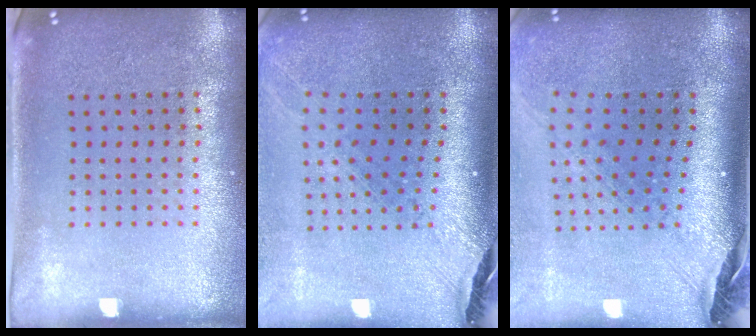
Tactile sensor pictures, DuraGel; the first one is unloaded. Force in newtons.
{"total": 1.8, "press": 1.6, "slide": 0.9}
{"total": 2.9, "press": 2.0, "slide": 2.0}